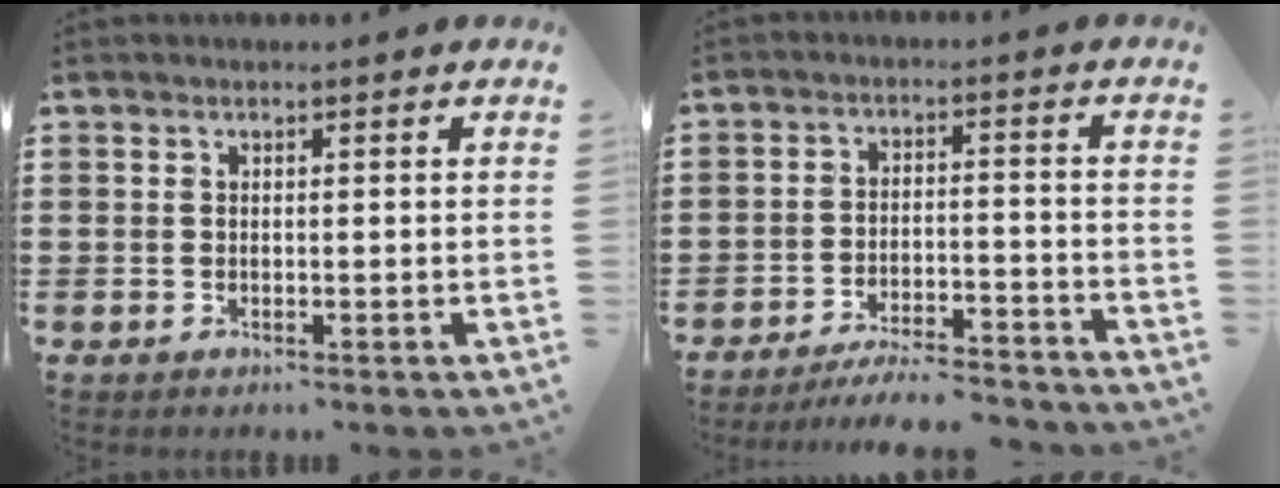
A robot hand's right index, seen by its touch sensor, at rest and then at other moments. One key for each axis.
{"total": 5.4, "fx": -5.2, "fy": 0.2, "fz": 1.5, "tx": -0.033, "ty": -0.004, "tz": -0.105}